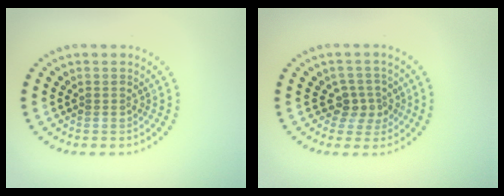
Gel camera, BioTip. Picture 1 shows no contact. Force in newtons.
{"total": 2.5, "press": 2.2, "slide": 1.3}